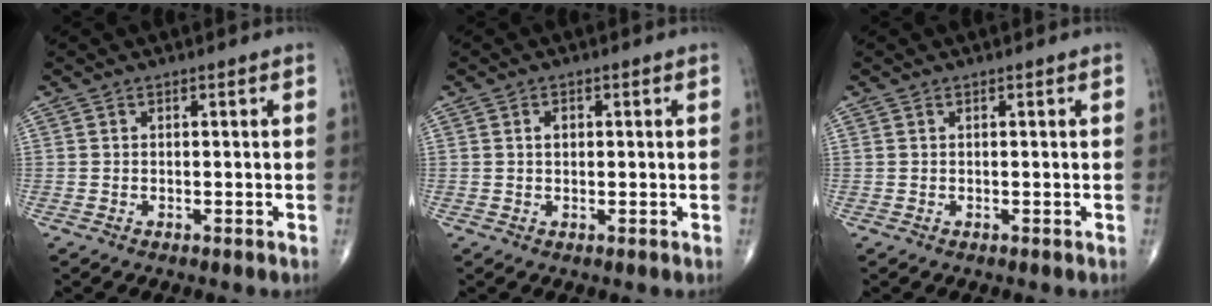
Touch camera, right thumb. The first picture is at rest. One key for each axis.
{"total": 1.6, "fx": 0.3, "fy": 1.1, "fz": 1.0, "tx": -0.011, "ty": 0.003, "tz": 0.004}
{"total": 0.0}